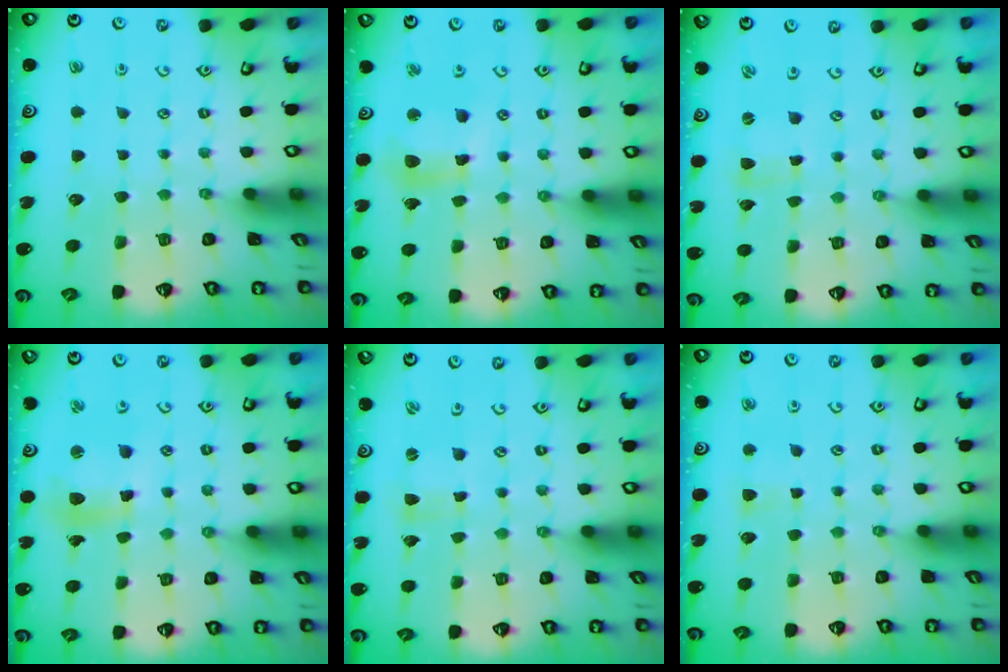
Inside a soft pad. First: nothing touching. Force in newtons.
{"total": 10.5, "press": 10.5, "slide": 1.3}
{"total": 0.6, "press": 0.6, "slide": 0.1}
{"total": 10.4, "press": 10.3, "slide": 1.5}
{"total": 0.0}
{"total": 2.8, "press": 2.7, "slide": 0.5}